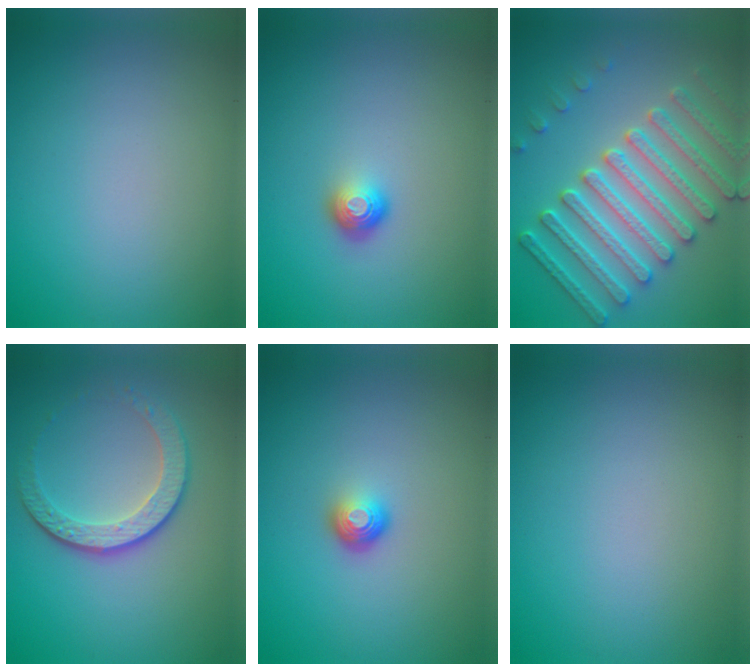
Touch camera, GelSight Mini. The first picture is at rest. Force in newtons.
{"total": 1.7, "press": 1.2, "slide": 1.3}
{"total": 6.7, "press": 6.1, "slide": 2.7}
{"total": 4.0, "press": 3.1, "slide": 2.5}
{"total": 1.8, "press": 1.1, "slide": 1.5}
{"total": 0.0}